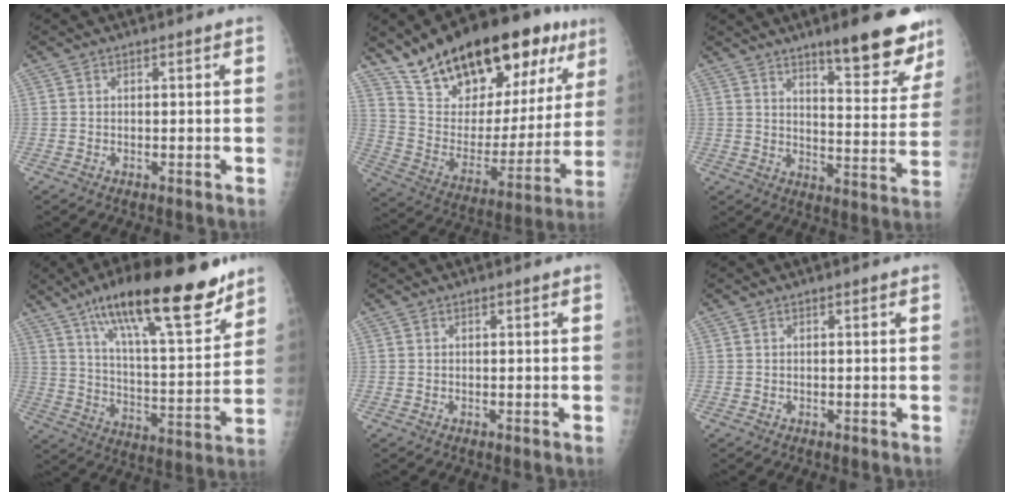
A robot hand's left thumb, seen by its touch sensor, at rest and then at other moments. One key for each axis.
{"total": 29.4, "fx": 18.0, "fy": 12.4, "fz": 19.7, "tx": -0.271, "ty": -0.037, "tz": 0.293}
{"total": 16.3, "fx": 11.5, "fy": 4.0, "fz": 10.8, "tx": -0.095, "ty": -0.073, "tz": 0.162}
{"total": 24.7, "fx": 16.2, "fy": 6.5, "fz": 17.5, "tx": -0.252, "ty": -0.061, "tz": 0.264}
{"total": 0.0}
{"total": 0.0}